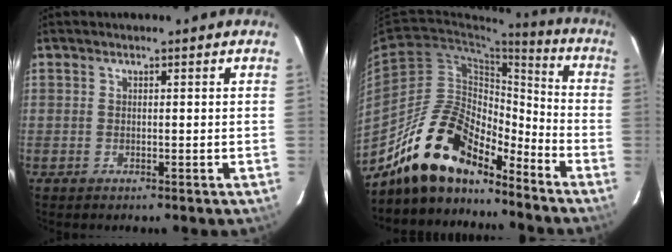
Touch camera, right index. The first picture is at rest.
{"total": 17.2, "force": [-14.3, 6.2, 7.5], "torque": [-0.139, 0.019, -0.256]}